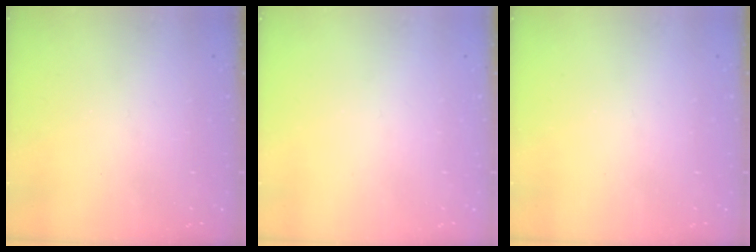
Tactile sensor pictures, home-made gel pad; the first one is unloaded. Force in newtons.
{"total": 0.0}
{"total": 0.0}